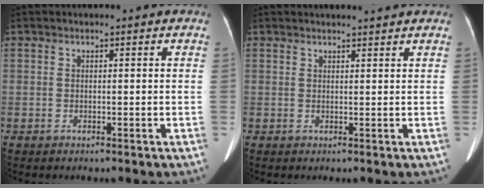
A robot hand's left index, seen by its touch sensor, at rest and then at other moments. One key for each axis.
{"total": 2.8, "fx": 2.7, "fy": -0.3, "fz": 0.8, "tx": -0.011, "ty": 0.010, "tz": 0.035}